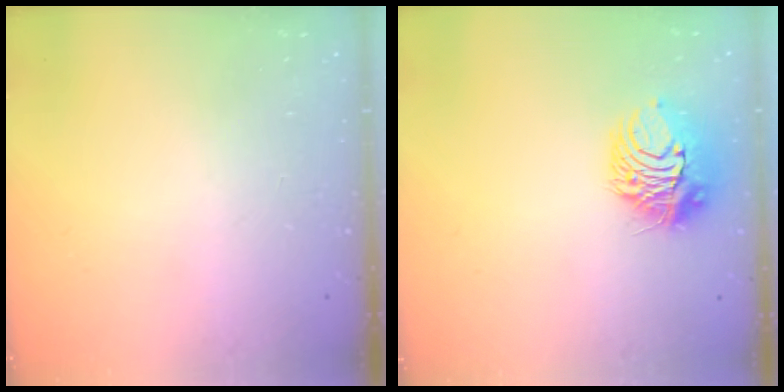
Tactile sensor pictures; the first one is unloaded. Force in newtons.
{"total": 11.3, "press": 11.2, "slide": 0.6}